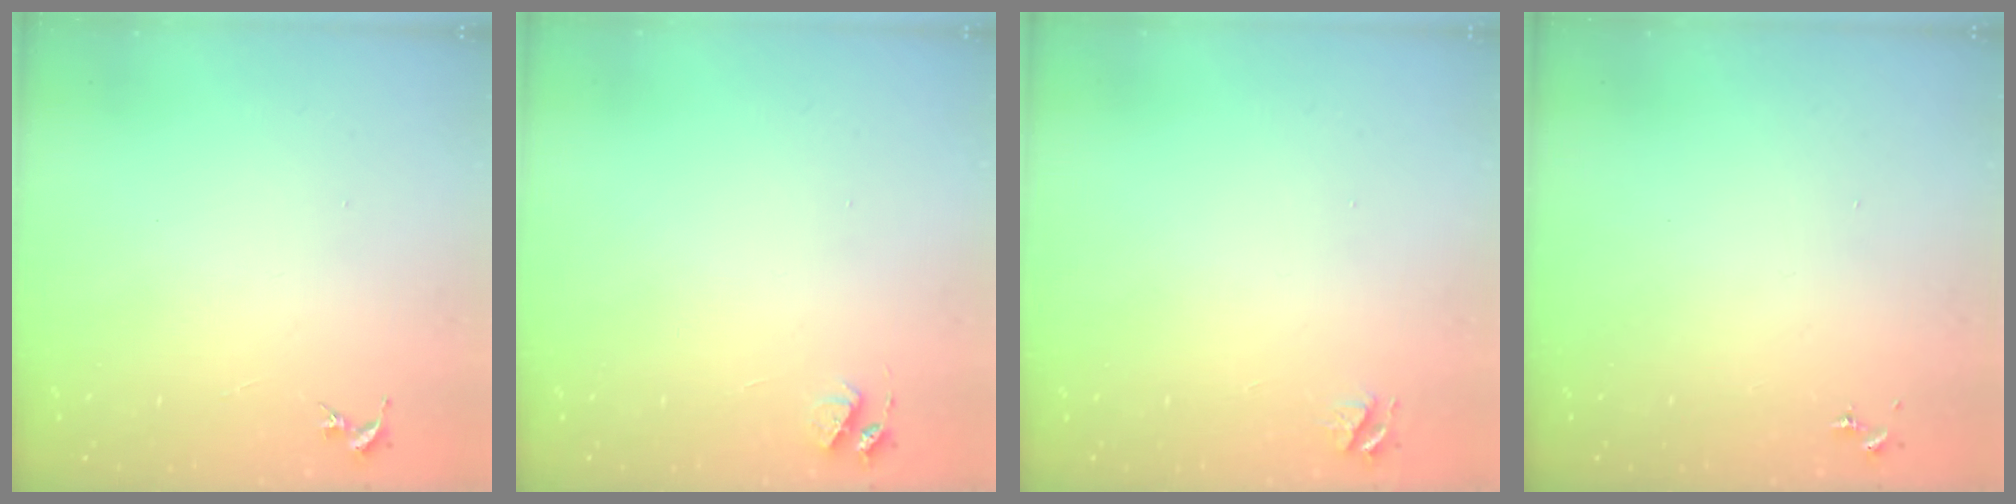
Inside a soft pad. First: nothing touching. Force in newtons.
{"total": 4.4, "press": 4.3, "slide": 0.6}
{"total": 4.0, "press": 3.9, "slide": 0.4}
{"total": 0.0}